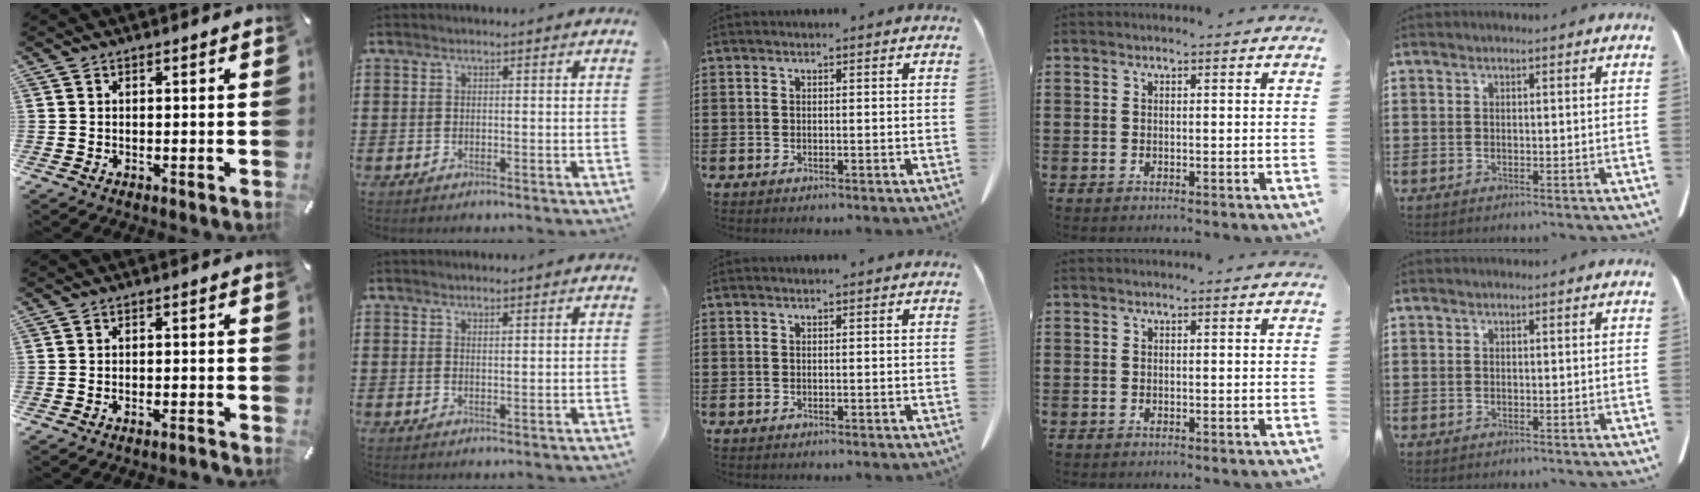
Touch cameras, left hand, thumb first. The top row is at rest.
{"thumb": {"total": 2.1, "force": [-1.8, 0.4, 0.9], "torque": [-0.017, 0.009, -0.036]}, "index": {"total": 1.0, "force": [0.8, 0.0, 0.4], "torque": [-0.010, -0.001, 0.017]}}